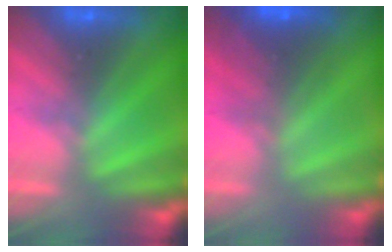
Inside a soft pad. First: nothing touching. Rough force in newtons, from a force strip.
{"total": 2.7}